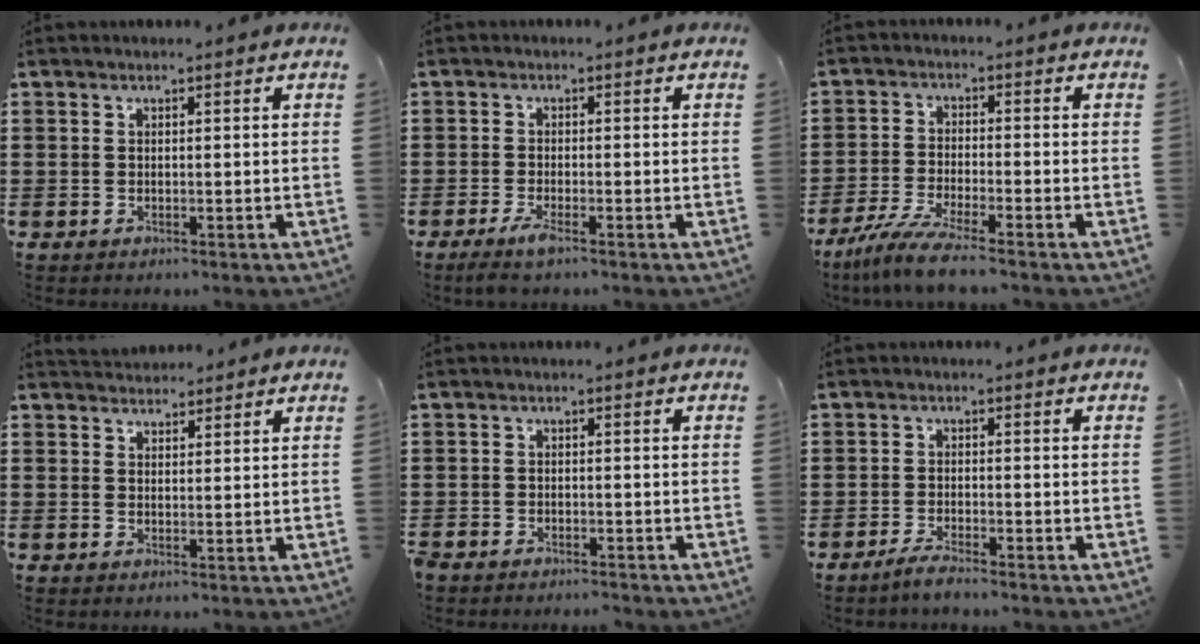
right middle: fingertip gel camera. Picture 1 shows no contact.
{"total": 2.8, "force": [-1.5, 0.3, 2.3], "torque": [-0.050, -0.009, -0.030]}
{"total": 6.3, "force": [-5.3, -0.4, 3.4], "torque": [-0.089, -0.029, -0.106]}
{"total": 2.3, "force": [2.2, 0.7, -0.2], "torque": [-0.002, 0.002, 0.043]}
{"total": 1.9, "force": [-1.9, 0.2, -0.1], "torque": [-0.005, 0.002, -0.041]}
{"total": 2.3, "force": [-1.9, -0.1, 1.3], "torque": [-0.028, -0.003, -0.037]}